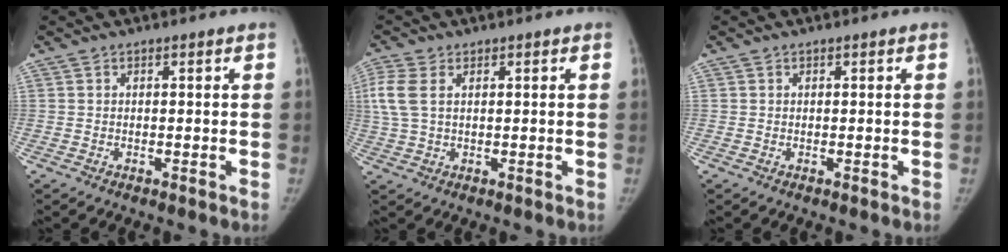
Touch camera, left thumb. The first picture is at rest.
{"total": 6.0, "force": [1.7, 3.6, 4.5], "torque": [-0.128, 0.011, 0.036]}
{"total": 0.0}